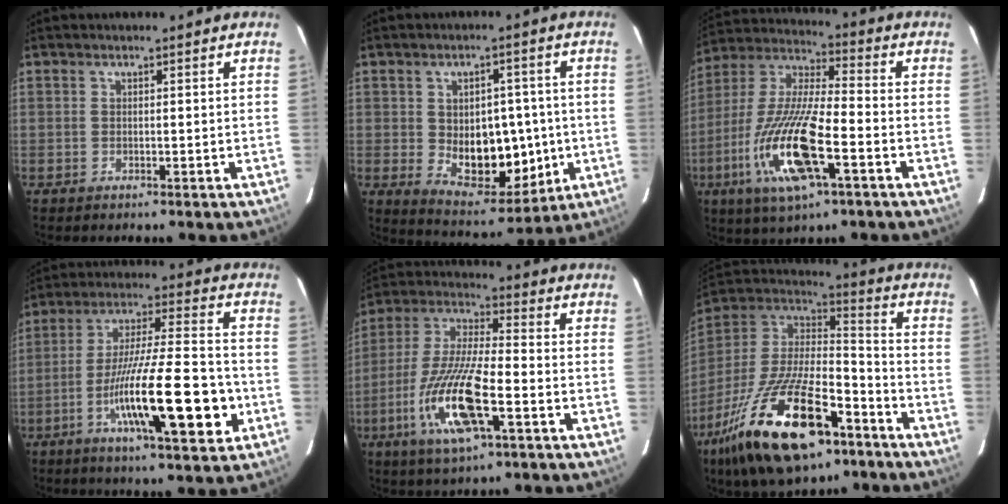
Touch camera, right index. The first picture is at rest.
{"total": 12.2, "force": [-0.9, 7.2, 9.8], "torque": [-0.137, 0.005, 0.007]}
{"total": 17.7, "force": [-6.5, 3.4, 16.1], "torque": [-0.341, -0.016, -0.117]}
{"total": 18.5, "force": [-6.1, 2.2, 17.4], "torque": [-0.288, -0.006, -0.094]}
{"total": 15.5, "force": [-5.8, 2.9, 14.1], "torque": [-0.295, -0.015, -0.104]}
{"total": 24.8, "force": [-15.0, 8.2, 18.0], "torque": [-0.357, -0.019, -0.263]}